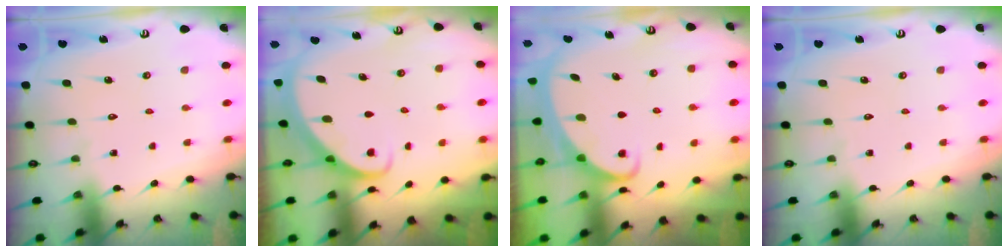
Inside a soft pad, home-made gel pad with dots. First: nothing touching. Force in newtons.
{"total": 2.7, "press": 2.7, "slide": 0.1}
{"total": 2.1, "press": 2.1, "slide": 0.3}
{"total": 0.0}